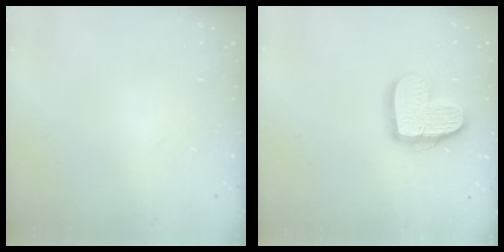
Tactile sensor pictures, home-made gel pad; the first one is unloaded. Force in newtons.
{"total": 14.9, "press": 14.8, "slide": 1.1}